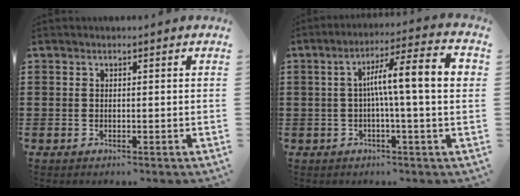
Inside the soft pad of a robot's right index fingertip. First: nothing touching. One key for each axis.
{"total": 9.8, "fx": 0.4, "fy": 0.9, "fz": 9.8, "tx": -0.177, "ty": 0.006, "tz": 0.001}